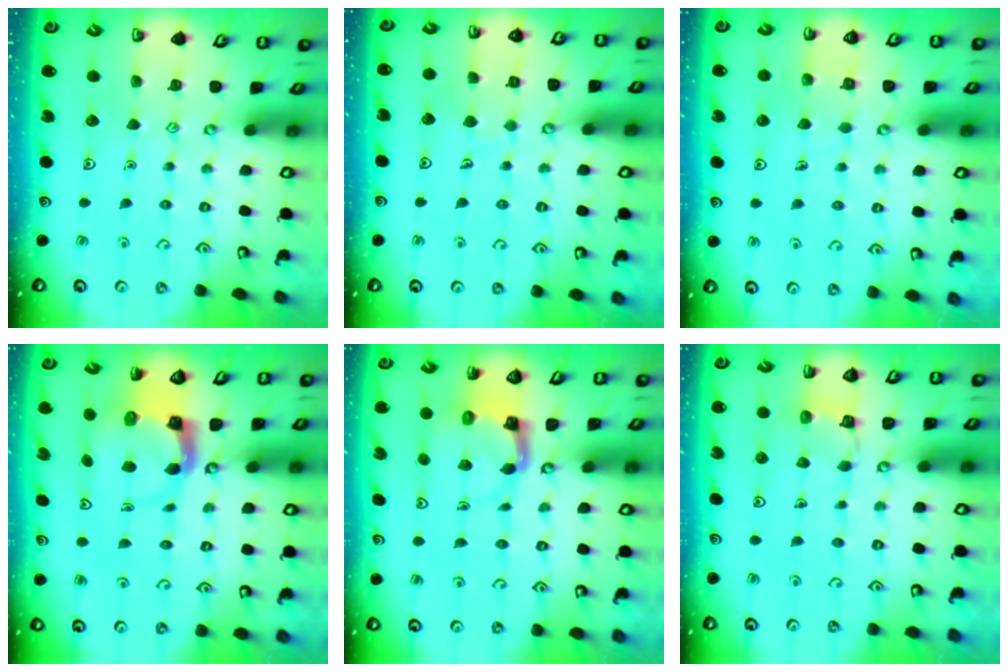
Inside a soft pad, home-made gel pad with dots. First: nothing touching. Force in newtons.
{"total": 4.4, "press": 4.4, "slide": 0.3}
{"total": 5.1, "press": 5.1, "slide": 0.3}
{"total": 3.8, "press": 3.8, "slide": 0.6}
{"total": 4.0, "press": 3.9, "slide": 0.7}
{"total": 4.1, "press": 4.1, "slide": 0.4}